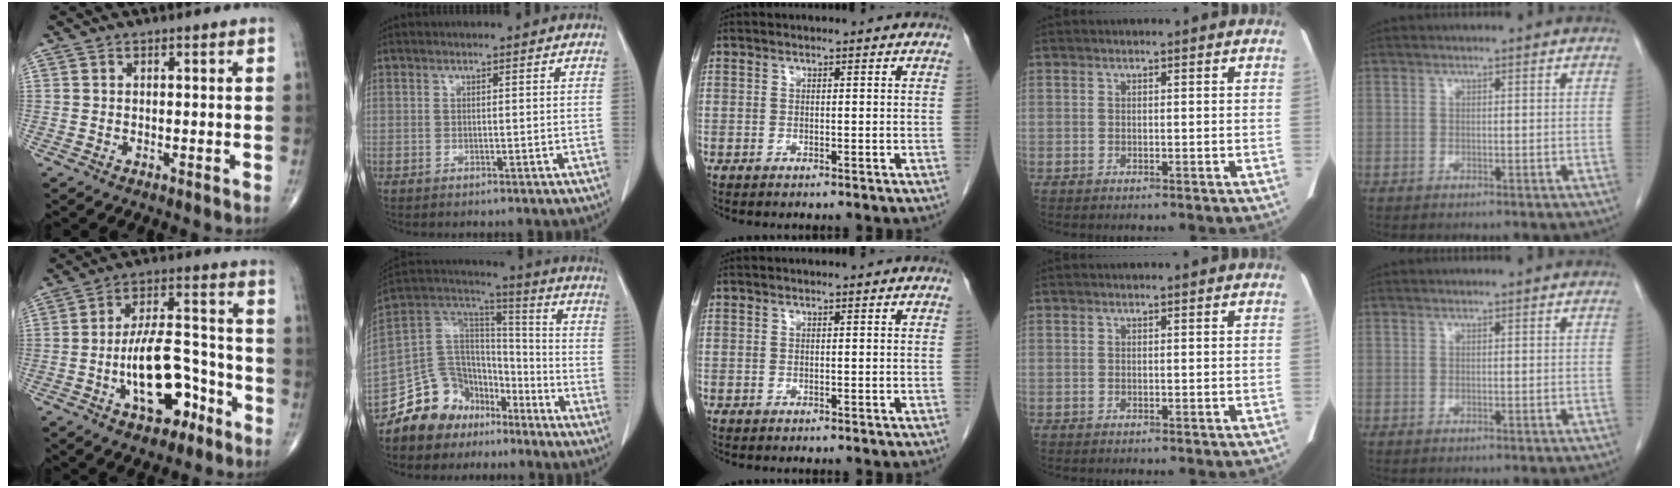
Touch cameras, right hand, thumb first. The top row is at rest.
{"thumb": {"total": 14.3, "force": [-6.0, 6.9, 11.0], "torque": [-0.159, 0.049, -0.097]}, "index": {"total": 13.6, "force": [-9.6, 9.2, 2.8], "torque": [-0.055, 0.091, -0.168]}}